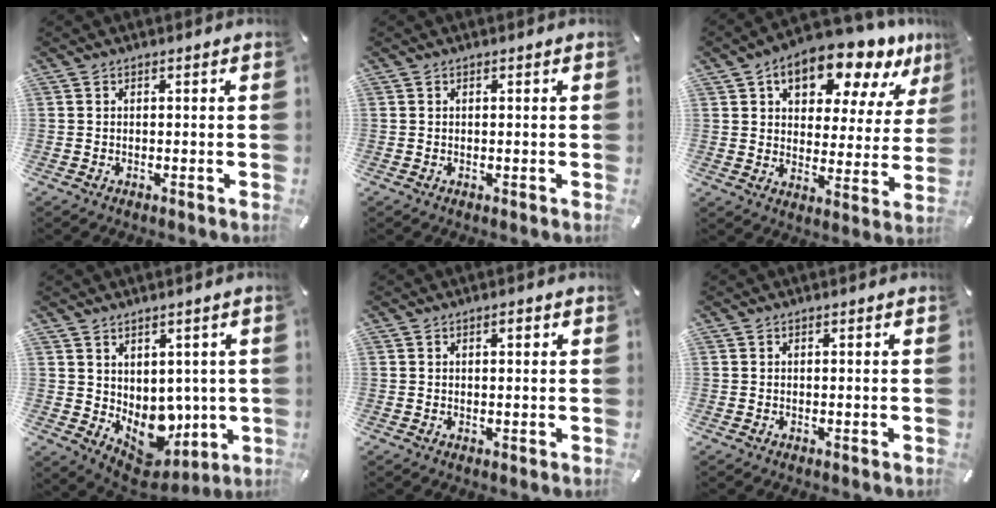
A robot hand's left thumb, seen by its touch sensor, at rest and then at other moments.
{"total": 0.0}
{"total": 15.2, "force": [10.5, 7.6, 8.0], "torque": [-0.118, -0.062, 0.176]}
{"total": 8.7, "force": [0.0, 7.9, 3.8], "torque": [-0.027, -0.044, 0.013]}
{"total": 1.6, "force": [0.7, 0.9, 1.2], "torque": [-0.018, 0.003, 0.008]}
{"total": 0.0}